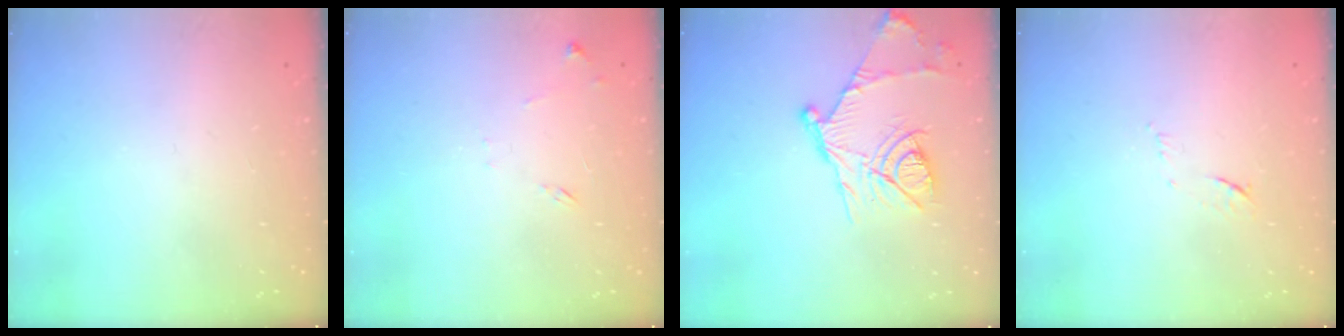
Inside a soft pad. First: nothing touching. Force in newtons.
{"total": 6.7, "press": 6.7, "slide": 0.6}
{"total": 15.1, "press": 15.0, "slide": 1.3}
{"total": 6.2, "press": 6.2, "slide": 0.9}